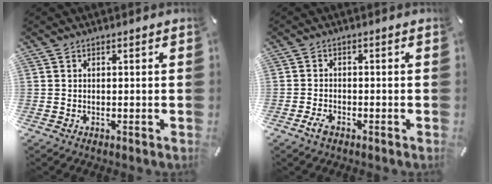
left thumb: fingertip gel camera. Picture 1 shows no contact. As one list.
[{"total": 2.6, "force": [-1.6, 1.3, 1.5], "torque": [-0.042, 0.001, -0.034]}]